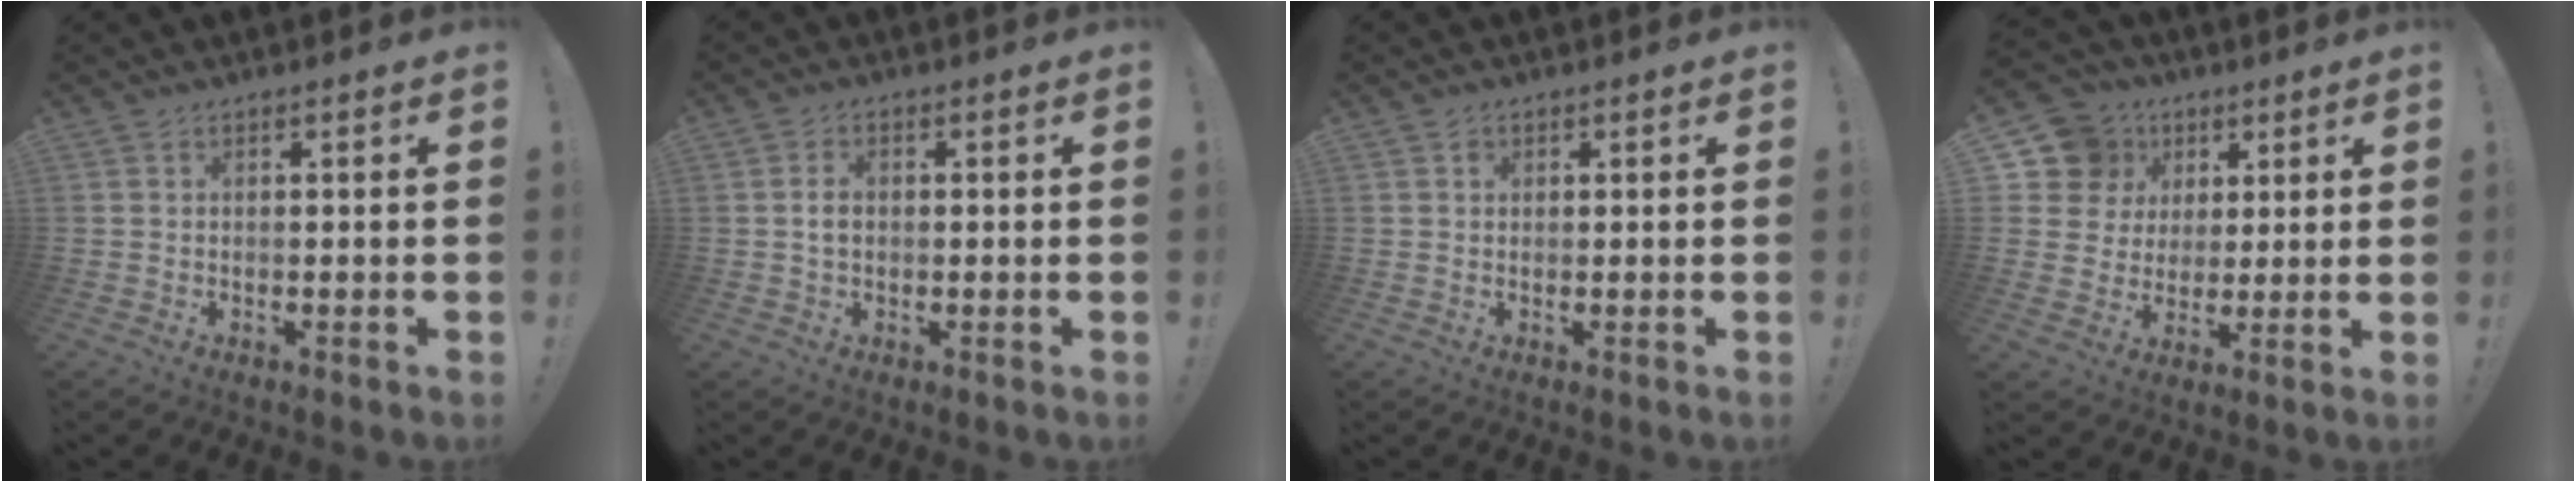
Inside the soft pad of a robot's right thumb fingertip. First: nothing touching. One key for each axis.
{"total": 2.7, "fx": -0.2, "fy": 1.9, "fz": 2.0, "tx": -0.028, "ty": 0.004, "tz": -0.006}
{"total": 1.1, "fx": 0.5, "fy": 1.0, "fz": 0.1, "tx": 0.005, "ty": -0.002, "tz": 0.007}
{"total": 12.6, "fx": 5.2, "fy": 10.8, "fz": 3.9, "tx": -0.060, "ty": -0.022, "tz": 0.109}